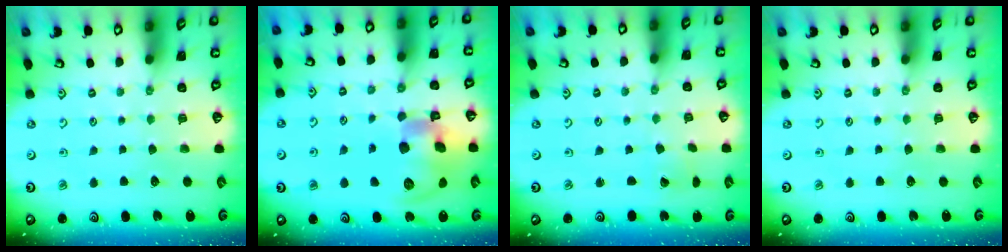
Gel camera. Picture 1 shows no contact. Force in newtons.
{"total": 16.8, "press": 16.6, "slide": 2.8}
{"total": 0.7, "press": 0.7, "slide": 0.1}
{"total": 0.0}